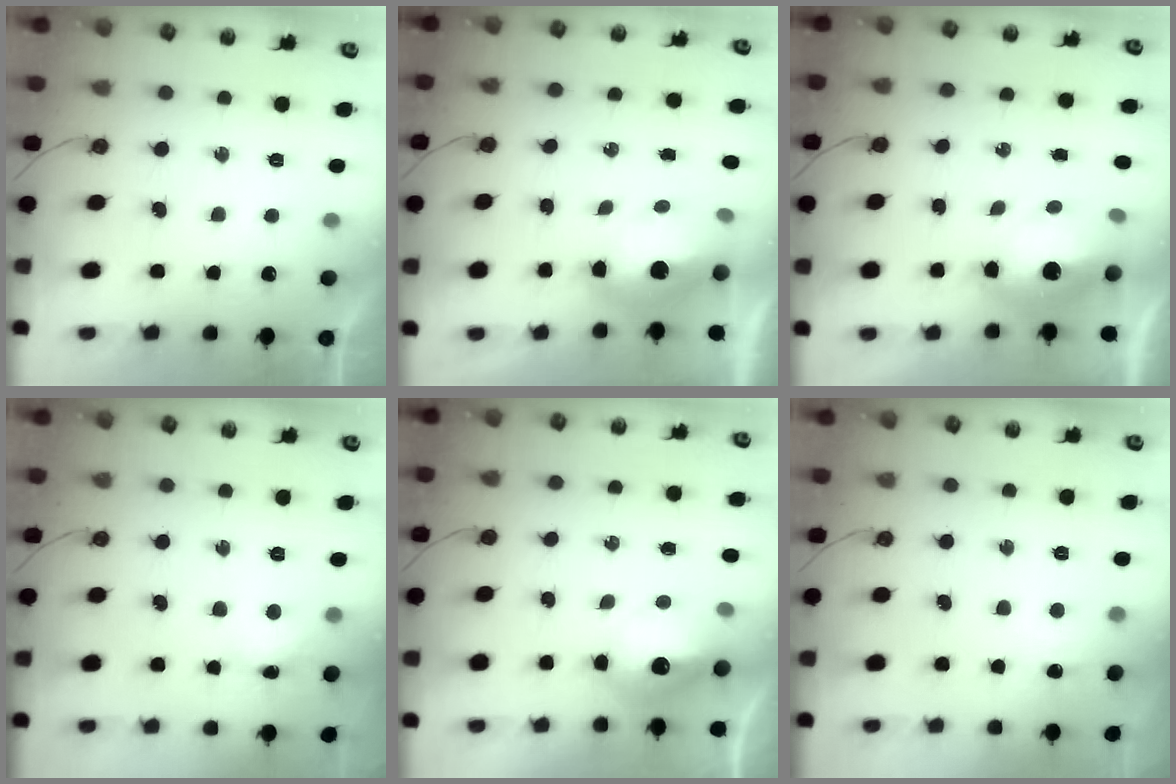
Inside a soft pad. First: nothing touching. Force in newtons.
{"total": 9.7, "press": 9.6, "slide": 1.0}
{"total": 10.9, "press": 10.9, "slide": 1.1}
{"total": 5.4, "press": 5.4, "slide": 0.4}
{"total": 14.5, "press": 12.7, "slide": 6.9}
{"total": 3.9, "press": 3.9, "slide": 0.5}